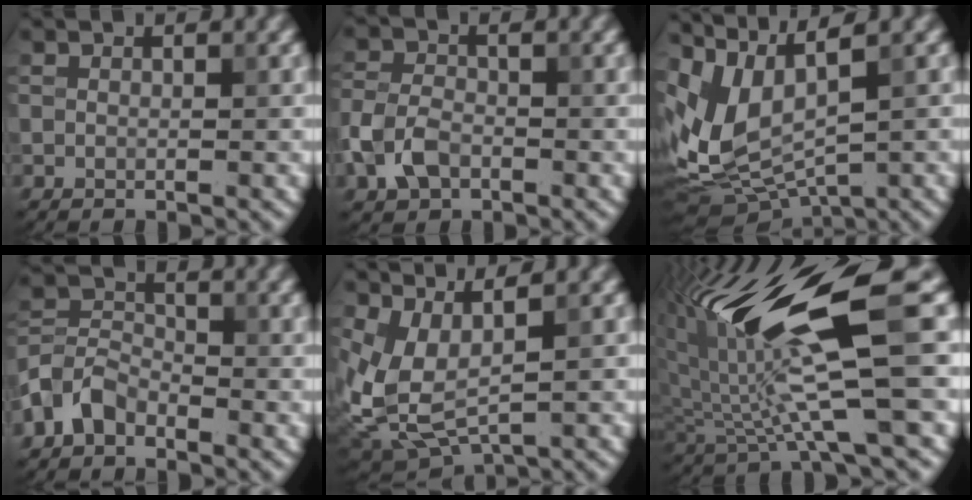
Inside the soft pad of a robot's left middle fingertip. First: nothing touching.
{"total": 3.6, "force": [-1.8, 2.4, 2.1], "torque": [-0.048, 0.000, -0.043]}
{"total": 7.6, "force": [1.9, 3.6, 6.4], "torque": [-0.145, -0.004, 0.058]}
{"total": 3.4, "force": [-2.4, 2.0, 1.5], "torque": [-0.030, 0.009, -0.059]}
{"total": 5.0, "force": [1.5, 2.0, 4.3], "torque": [-0.112, -0.010, 0.039]}
{"total": 12.8, "force": [3.0, 2.6, 12.2], "torque": [-0.234, 0.000, 0.061]}